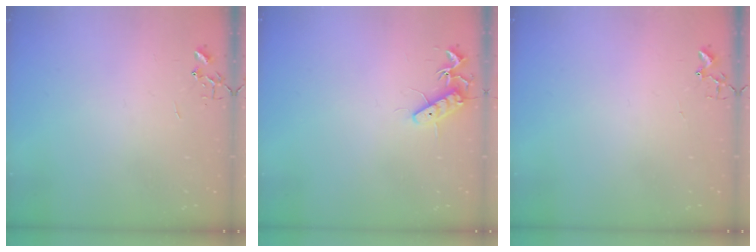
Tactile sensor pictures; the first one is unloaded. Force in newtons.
{"total": 11.5, "press": 11.5, "slide": 1.0}
{"total": 1.8, "press": 1.8, "slide": 0.2}